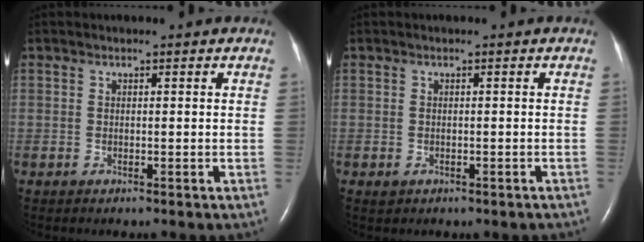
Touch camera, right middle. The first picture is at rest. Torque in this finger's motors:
{"motor_torque": [-0.07, 0.02, -0.02, 0.01]}